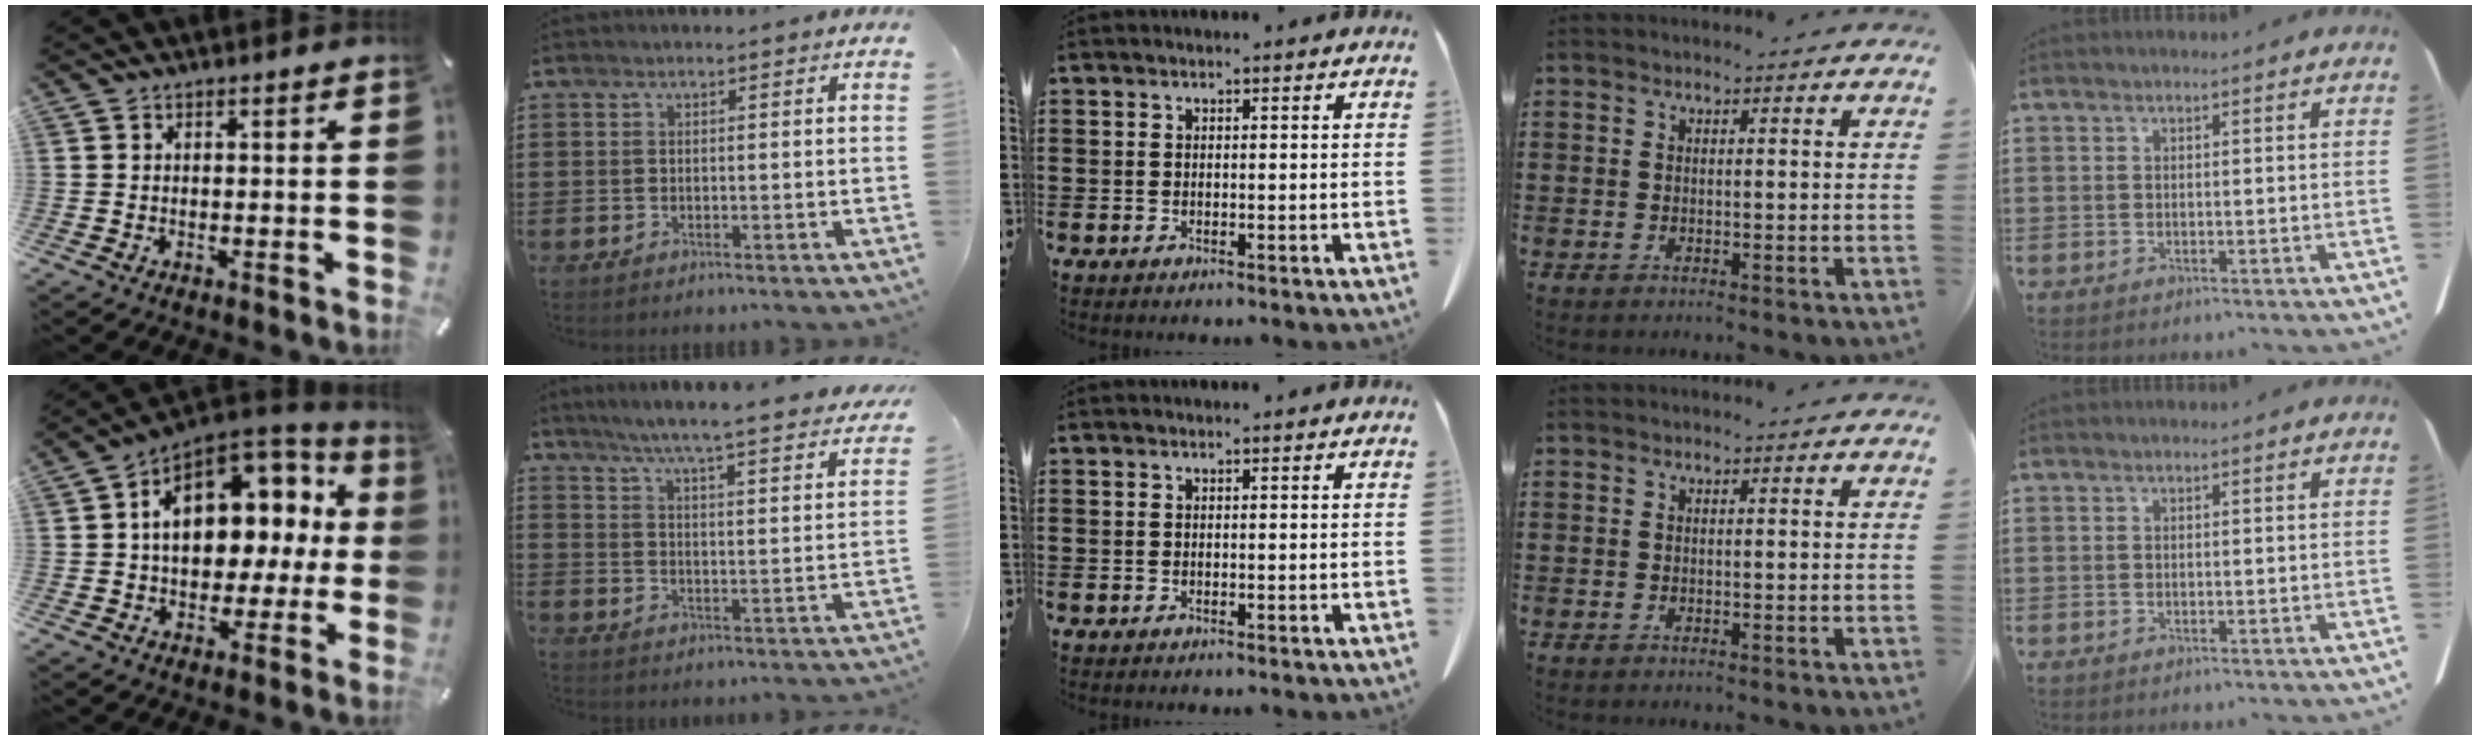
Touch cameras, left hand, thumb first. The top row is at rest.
{"thumb": {"total": 15.4, "force": [3.7, 10.7, 10.4], "torque": [-0.145, -0.024, 0.069]}, "index": {"total": 5.5, "force": [5.0, -0.9, 2.2], "torque": [-0.065, -0.042, 0.079]}}